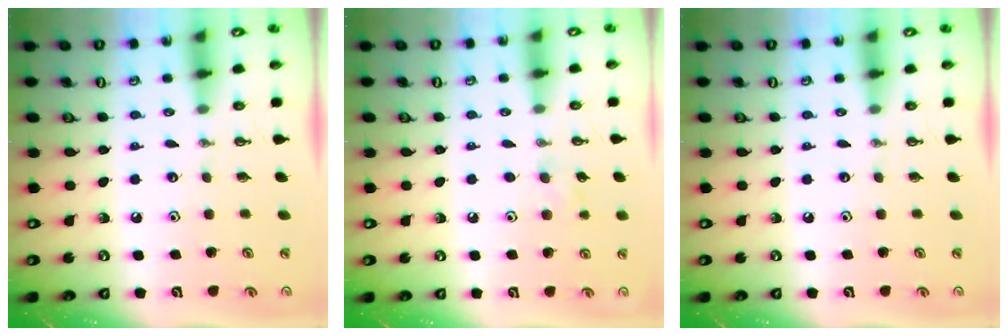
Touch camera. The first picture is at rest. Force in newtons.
{"total": 6.6, "press": 6.2, "slide": 2.2}
{"total": 0.0}